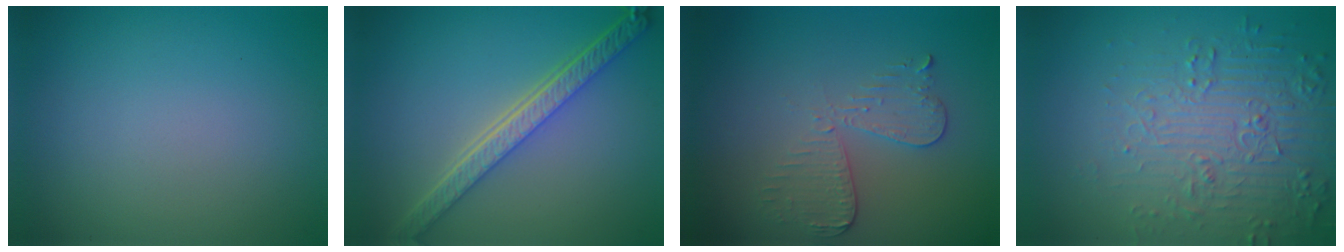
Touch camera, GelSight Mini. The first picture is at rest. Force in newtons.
{"total": 5.3, "press": 4.2, "slide": 3.4}
{"total": 3.0, "press": 2.7, "slide": 1.2}
{"total": 5.0, "press": 4.8, "slide": 1.3}